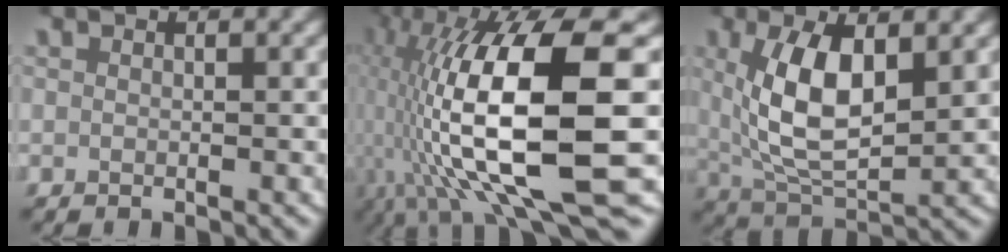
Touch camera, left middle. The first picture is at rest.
{"total": 16.1, "force": [-1.1, 6.3, 14.7], "torque": [-0.250, -0.009, -0.006]}
{"total": 6.5, "force": [1.2, 3.1, 5.6], "torque": [-0.123, -0.008, 0.030]}